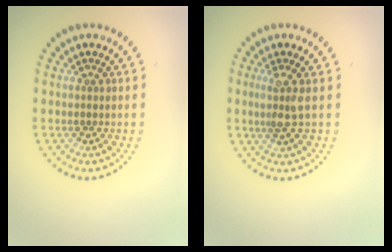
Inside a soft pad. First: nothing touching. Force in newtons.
{"total": 1.9, "press": 1.6, "slide": 0.9}